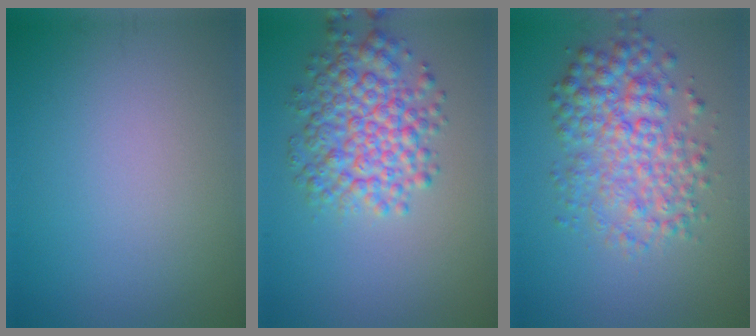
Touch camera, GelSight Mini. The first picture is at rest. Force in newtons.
{"total": 5.8, "press": 5.8, "slide": 0.2}
{"total": 5.8, "press": 5.8, "slide": 0.0}